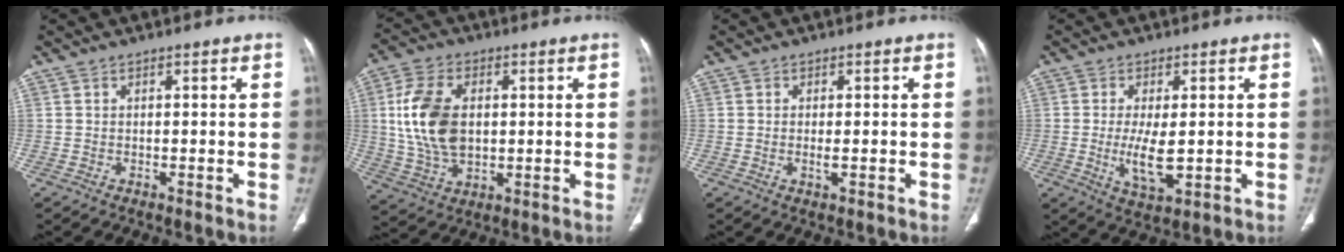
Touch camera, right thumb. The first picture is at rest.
{"total": 14.0, "force": [1.6, 8.9, 10.7], "torque": [-0.204, -0.001, 0.035]}
{"total": 1.7, "force": [-0.3, 0.7, 1.5], "torque": [-0.033, -0.004, -0.005]}
{"total": 7.8, "force": [-0.6, 3.3, 7.1], "torque": [-0.127, -0.017, -0.002]}